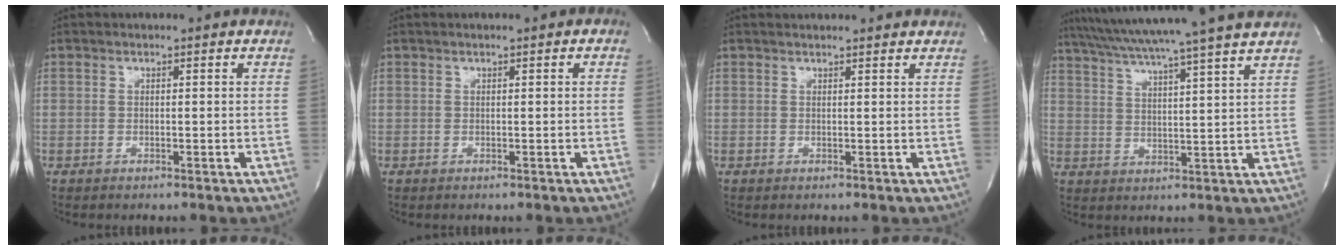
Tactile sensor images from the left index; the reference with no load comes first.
{"total": 0.7, "force": [0.2, 0.2, 0.6], "torque": [-0.007, 0.006, 0.002]}
{"total": 5.0, "force": [4.8, 0.6, 1.3], "torque": [-0.019, 0.023, 0.052]}
{"total": 18.0, "force": [15.6, -2.0, 8.9], "torque": [-0.159, -0.007, 0.220]}